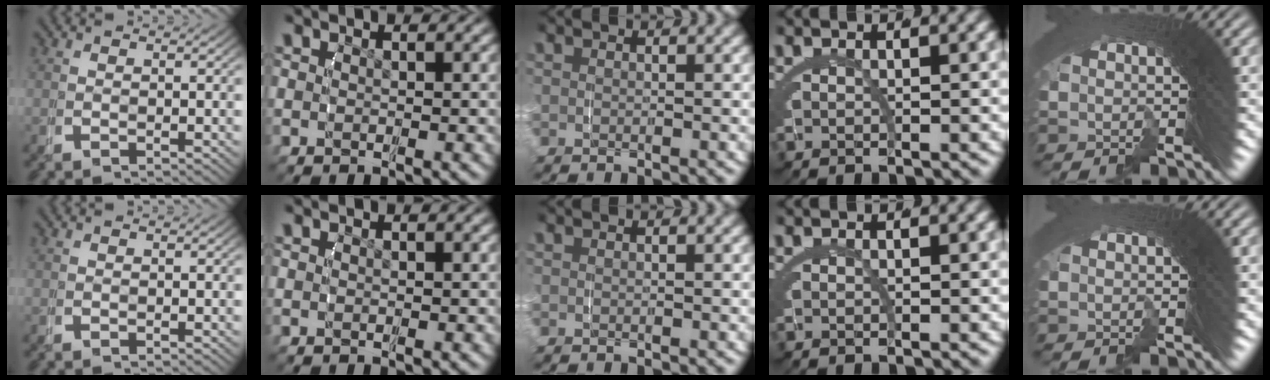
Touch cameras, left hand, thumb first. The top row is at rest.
{}